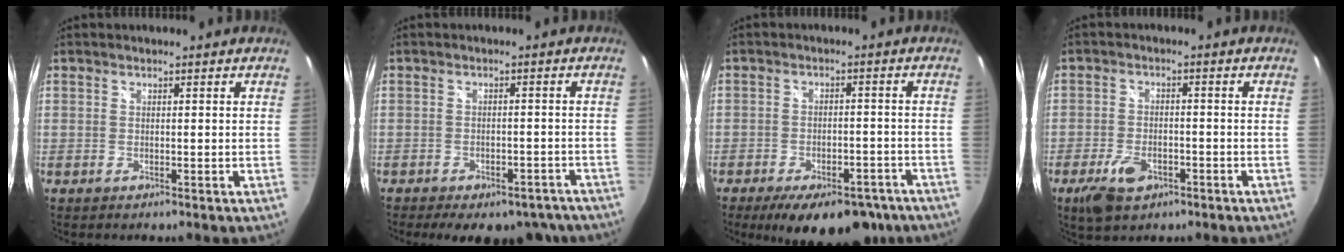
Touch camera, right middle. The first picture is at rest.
{"total": 14.2, "force": [-11.1, 6.2, 6.3], "torque": [-0.120, -0.005, -0.122]}
{"total": 15.4, "force": [-11.1, 6.9, 8.2], "torque": [-0.147, -0.003, -0.139]}
{"total": 7.4, "force": [-4.2, 4.1, 4.5], "torque": [-0.109, -0.006, -0.069]}